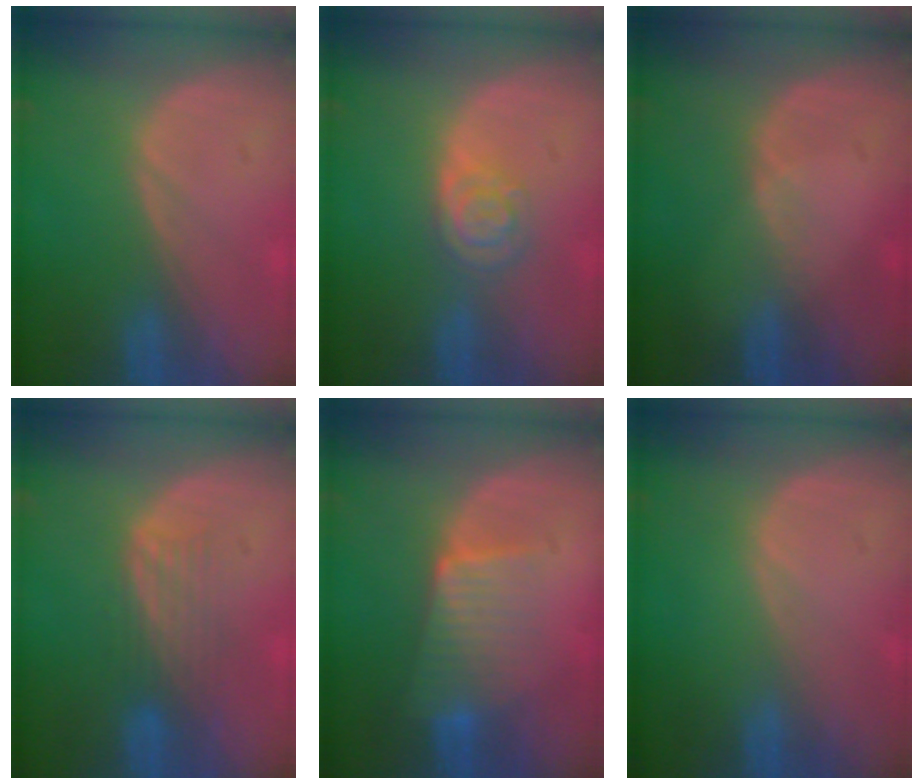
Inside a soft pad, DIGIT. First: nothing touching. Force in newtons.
{"total": 4.5, "press": 4.1, "slide": 1.8}
{"total": 1.1, "press": 0.8, "slide": 0.8}
{"total": 4.3, "press": 3.6, "slide": 2.3}
{"total": 6.2, "press": 5.9, "slide": 1.8}
{"total": 0.0}